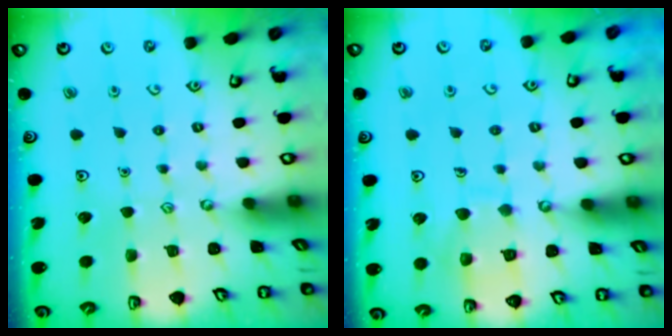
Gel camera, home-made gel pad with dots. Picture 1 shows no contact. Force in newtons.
{"total": 9.1, "press": 9.0, "slide": 0.9}